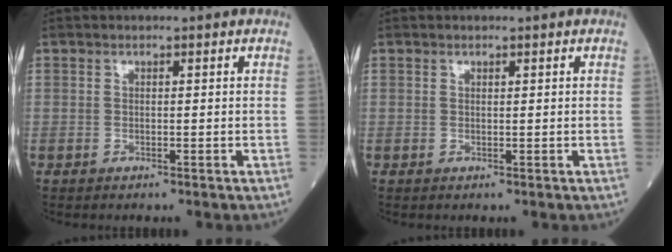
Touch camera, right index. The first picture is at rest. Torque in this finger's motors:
{"motor_torque": [-0.08, -0.07, -0.06, -0.01]}